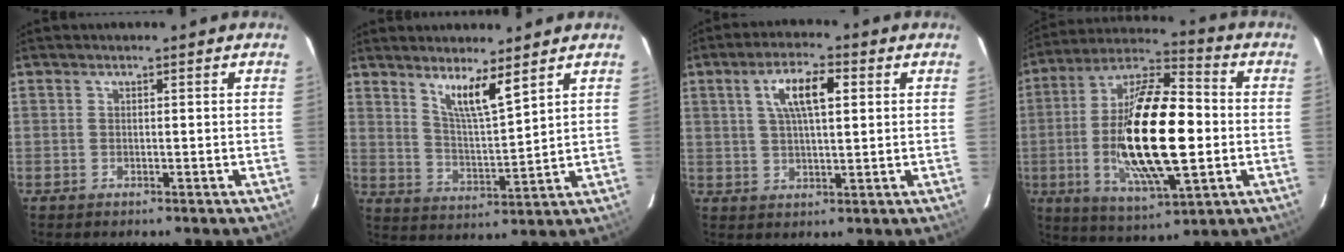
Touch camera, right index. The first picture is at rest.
{"total": 7.6, "force": [5.8, 1.0, 4.8], "torque": [-0.083, -0.012, 0.110]}
{"total": 8.1, "force": [2.6, 2.6, 7.2], "torque": [-0.131, 0.013, 0.047]}
{"total": 22.8, "force": [-2.5, 7.3, 21.5], "torque": [-0.419, -0.009, -0.049]}